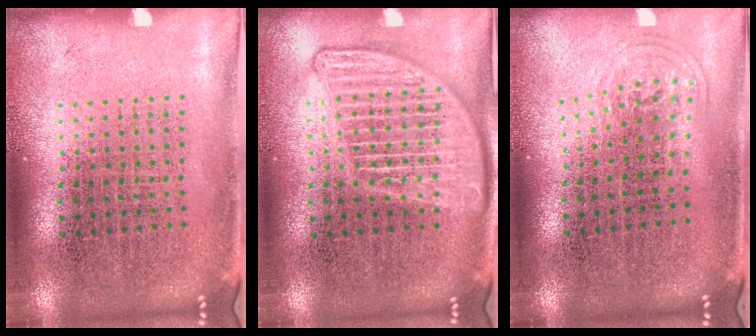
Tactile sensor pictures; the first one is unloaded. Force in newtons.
{"total": 2.7, "press": 2.7, "slide": 0.2}
{"total": 0.9, "press": 0.7, "slide": 0.6}